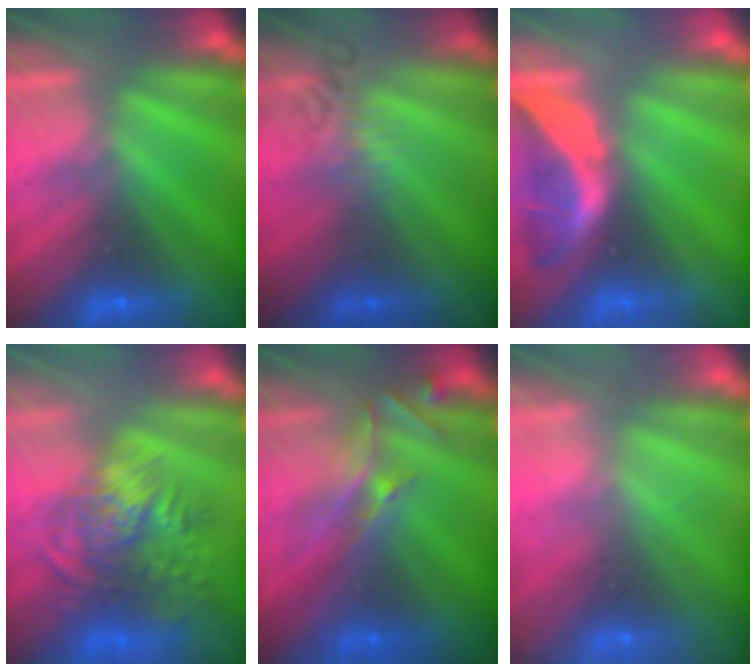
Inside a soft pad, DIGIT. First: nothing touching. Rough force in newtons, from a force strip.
{"total": 2.4}
{"total": 1.8}
{"total": 6.7}
{"total": 2.5}
{"total": 9.1}